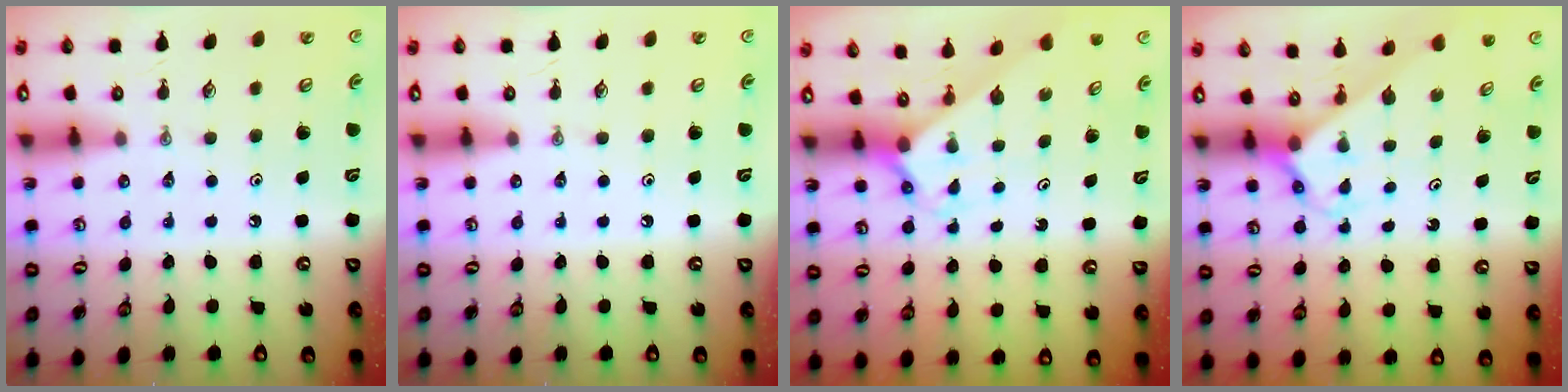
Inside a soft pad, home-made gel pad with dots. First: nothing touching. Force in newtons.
{"total": 0.0}
{"total": 2.1, "press": 2.1, "slide": 0.2}
{"total": 2.4, "press": 2.4, "slide": 0.2}